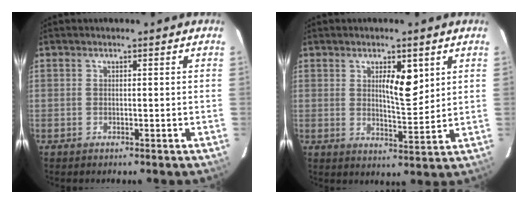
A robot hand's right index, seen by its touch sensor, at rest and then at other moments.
{"total": 5.7, "force": [2.3, 1.6, 5.0], "torque": [-0.082, -0.004, 0.042]}